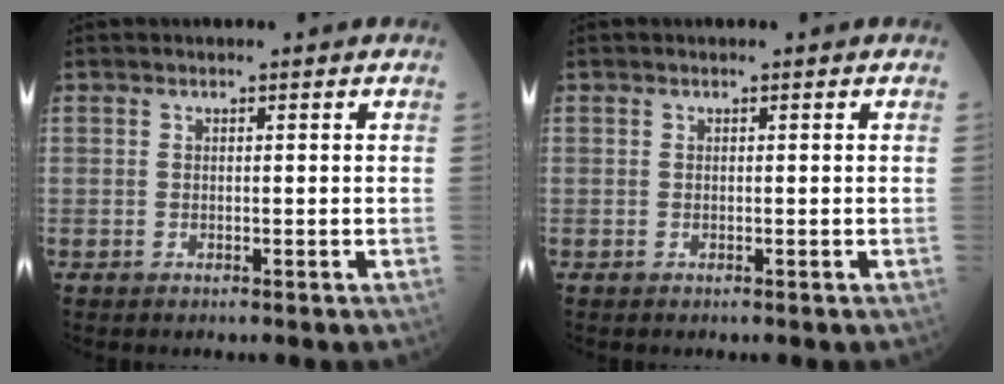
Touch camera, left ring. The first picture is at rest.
{"total": 0.0}